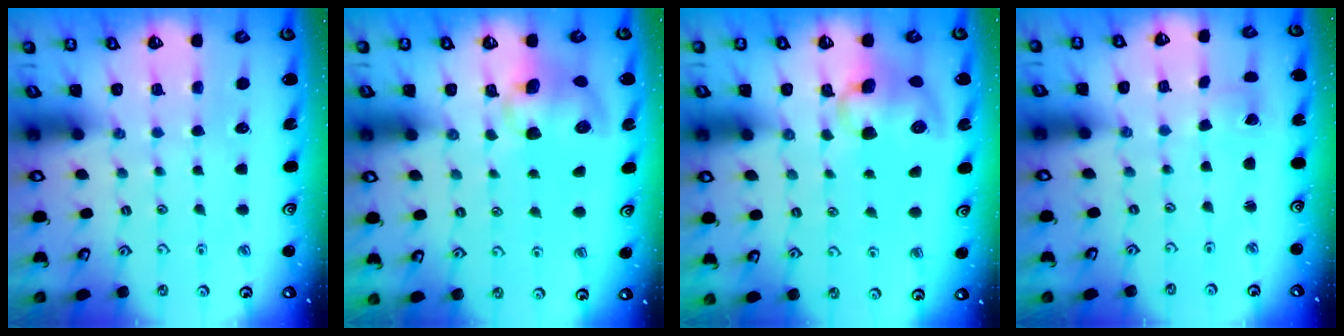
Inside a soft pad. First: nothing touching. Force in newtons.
{"total": 9.6, "press": 9.6, "slide": 1.2}
{"total": 11.7, "press": 11.5, "slide": 1.6}
{"total": 0.0}